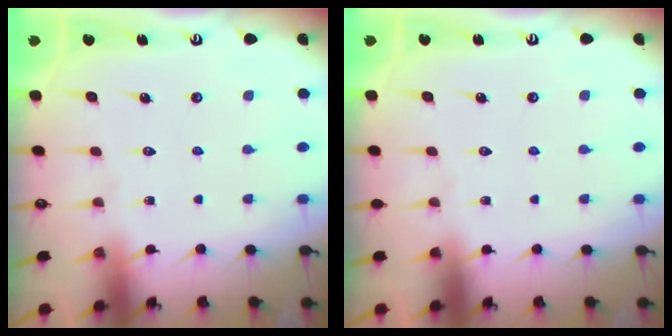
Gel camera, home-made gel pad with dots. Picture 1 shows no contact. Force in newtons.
{"total": 0.0}